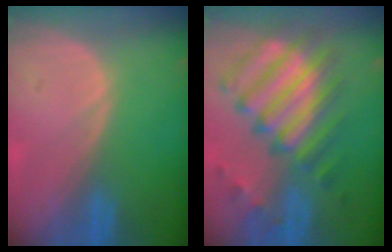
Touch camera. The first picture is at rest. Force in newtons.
{"total": 11.6, "press": 10.6, "slide": 4.9}